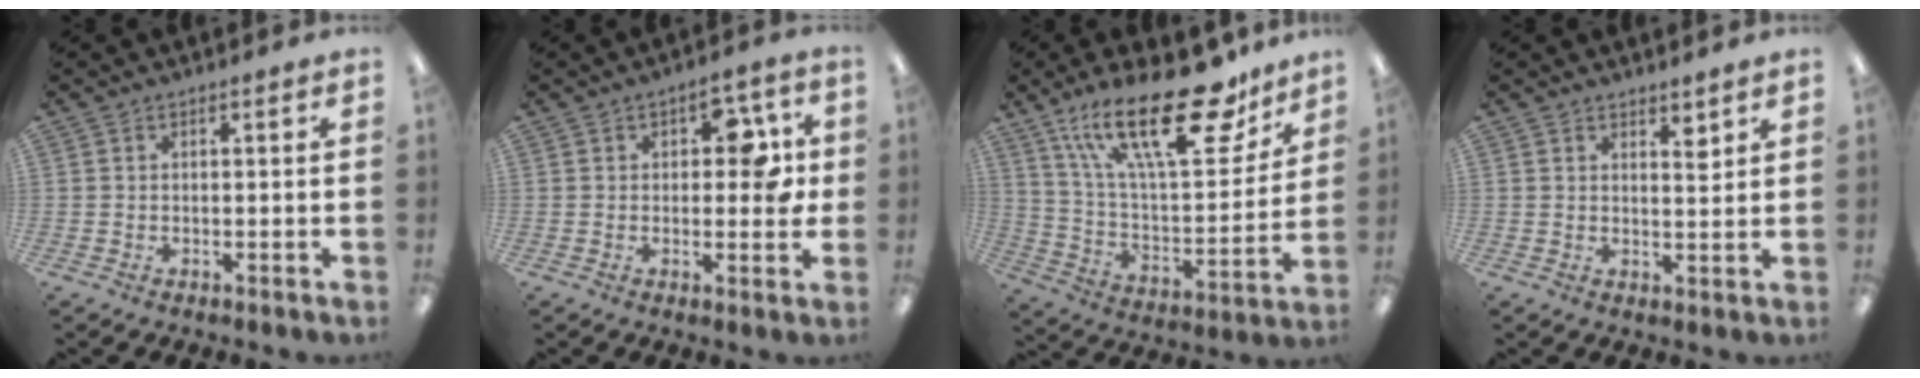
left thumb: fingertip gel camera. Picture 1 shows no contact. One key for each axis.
{"total": 8.7, "fx": 2.1, "fy": 4.9, "fz": 6.8, "tx": -0.073, "ty": -0.004, "tz": 0.030}
{"total": 28.7, "fx": 17.5, "fy": 10.7, "fz": 20.1, "tx": -0.328, "ty": -0.098, "tz": 0.295}
{"total": 3.0, "fx": 2.4, "fy": 0.8, "fz": 1.6, "tx": -0.012, "ty": -0.015, "tz": 0.037}